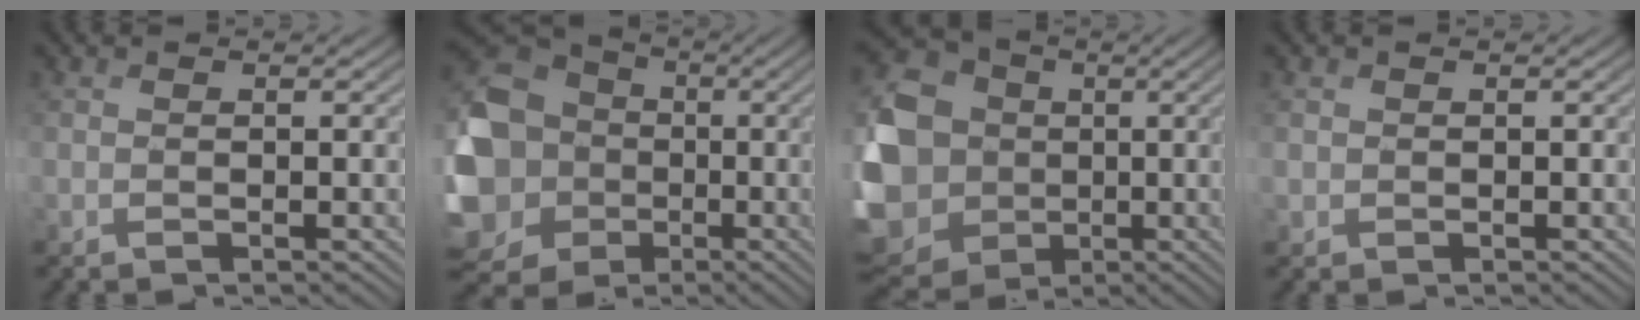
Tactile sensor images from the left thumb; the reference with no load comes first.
{"total": 20.0, "force": [-3.0, 18.2, 7.9], "torque": [-0.240, 0.000, -0.076]}
{"total": 19.7, "force": [-2.3, 18.1, 7.6], "torque": [-0.246, -0.010, -0.045]}
{"total": 0.9, "force": [0.3, 0.8, -0.2], "torque": [0.008, 0.000, 0.000]}